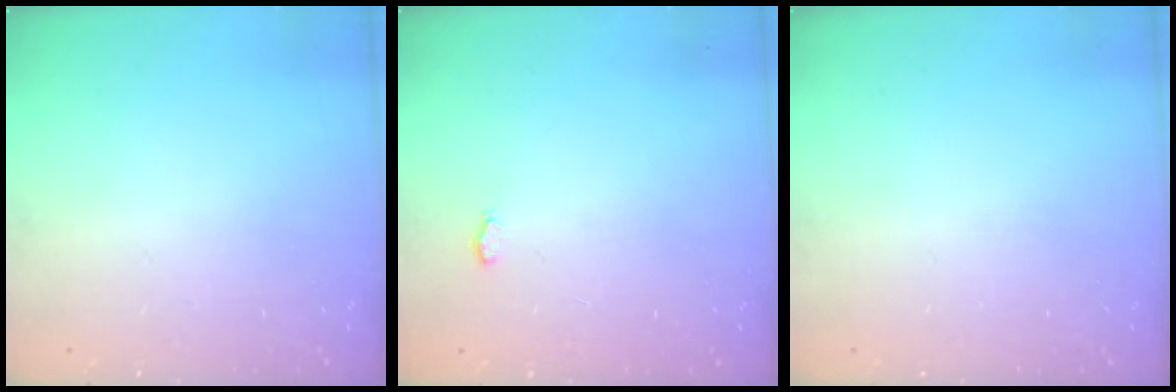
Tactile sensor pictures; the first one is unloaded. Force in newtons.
{"total": 2.4, "press": 2.4, "slide": 0.3}
{"total": 0.0}